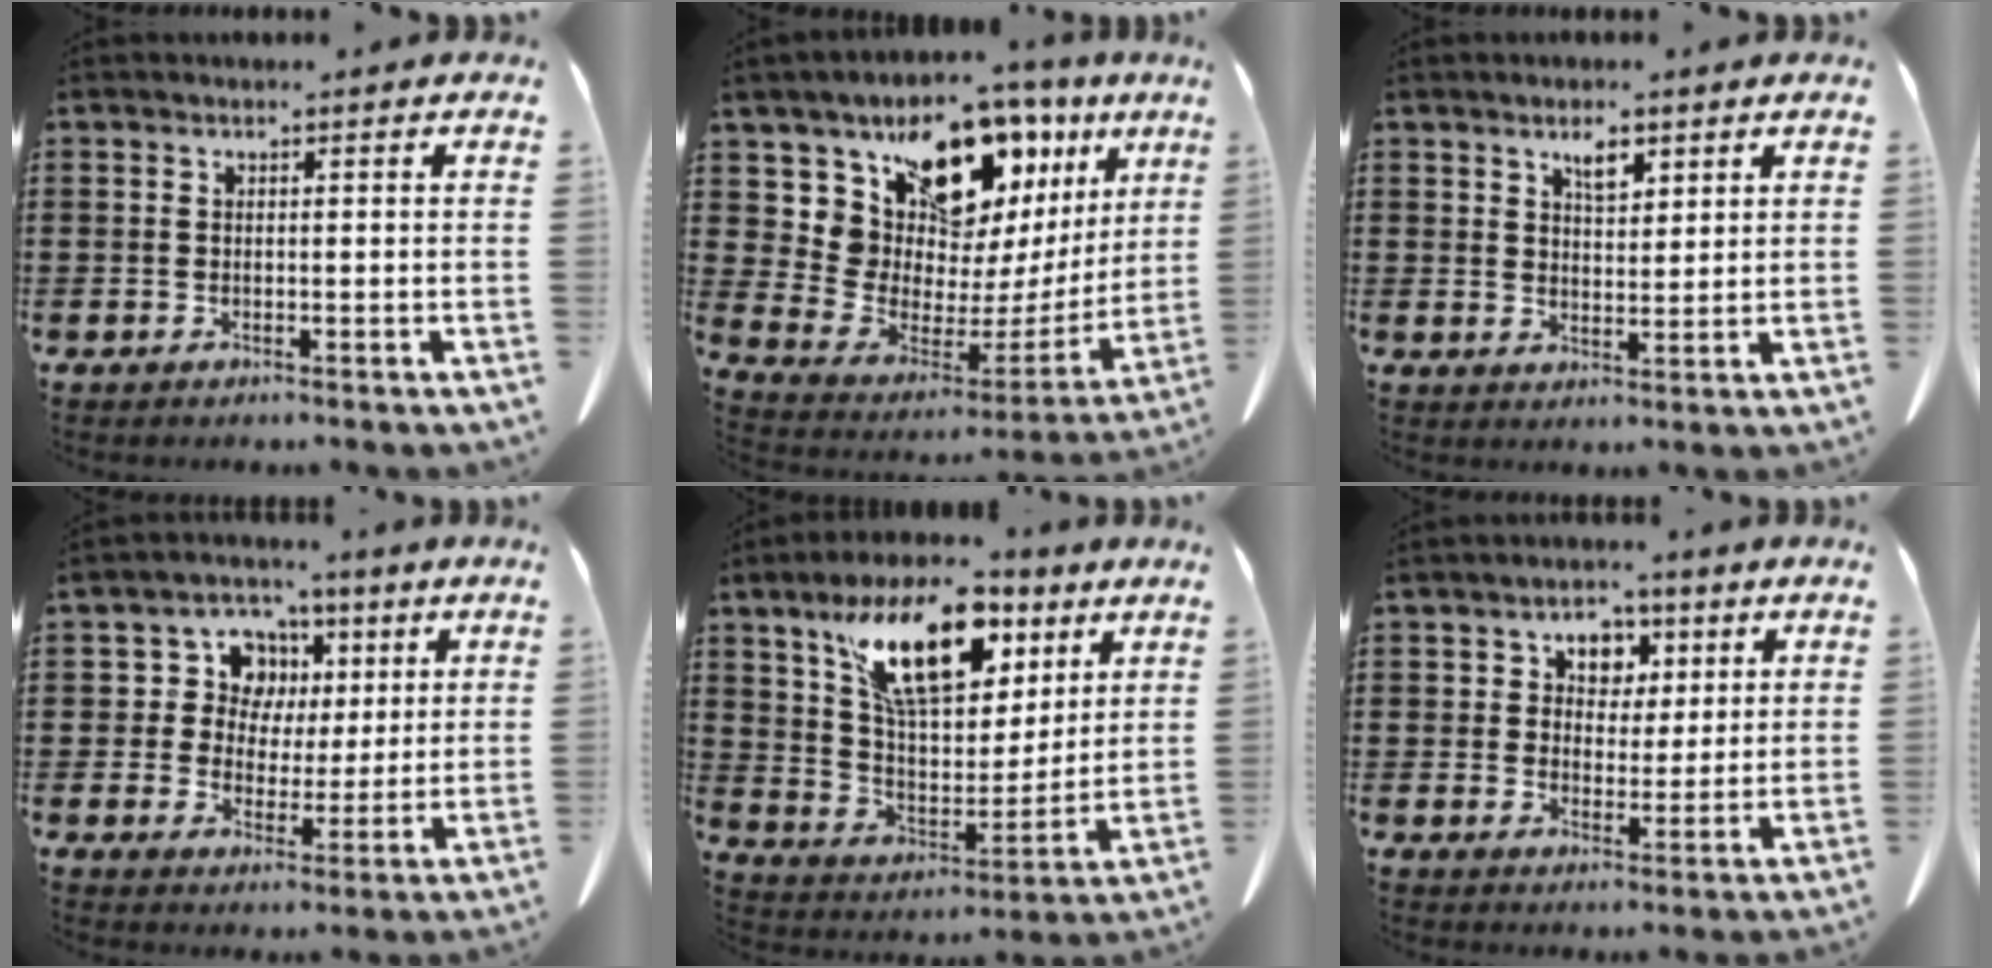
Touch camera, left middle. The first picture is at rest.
{"total": 10.1, "force": [7.9, 5.4, 3.3], "torque": [-0.077, -0.081, 0.136]}
{"total": 3.7, "force": [2.6, 1.6, 2.0], "torque": [-0.038, 0.001, 0.046]}
{"total": 7.9, "force": [3.0, 6.7, 2.8], "torque": [-0.077, 0.006, 0.052]}
{"total": 16.0, "force": [8.4, 7.3, 11.5], "torque": [-0.225, -0.008, 0.145]}
{"total": 4.8, "force": [2.4, 3.9, 1.4], "torque": [-0.041, 0.010, 0.039]}